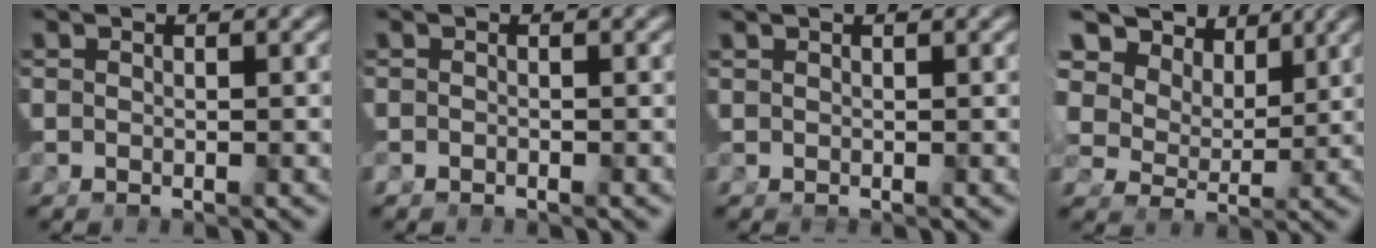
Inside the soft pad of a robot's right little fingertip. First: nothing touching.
{"total": 0.5, "force": [-0.4, -0.1, 0.2], "torque": [-0.006, -0.001, -0.008]}
{"total": 0.9, "force": [0.5, -0.8, 0.0], "torque": [0.016, 0.006, 0.014]}
{"total": 11.7, "force": [5.5, 7.9, 6.6], "torque": [-0.133, 0.010, 0.080]}